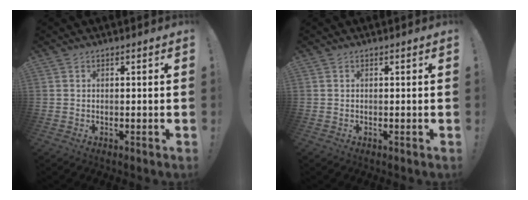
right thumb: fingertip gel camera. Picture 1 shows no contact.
{"total": 0.0}